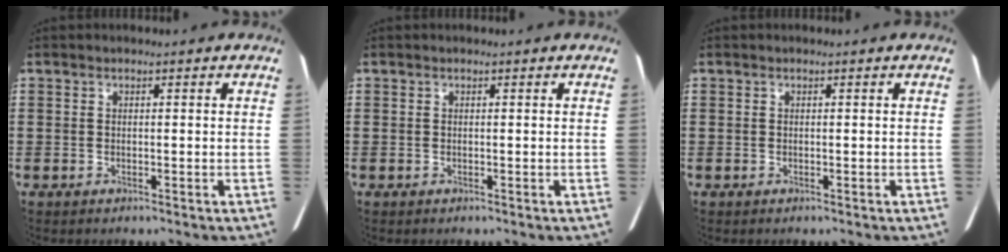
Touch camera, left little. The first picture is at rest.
{"total": 0.0}
{"total": 0.0}